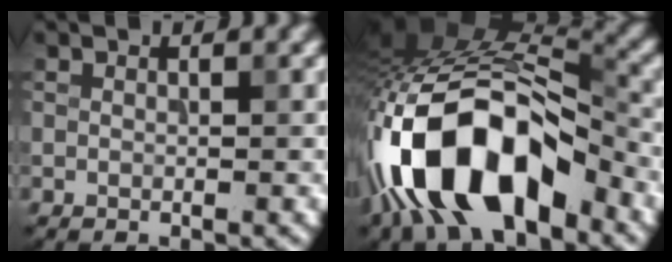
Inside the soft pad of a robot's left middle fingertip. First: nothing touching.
{"total": 14.1, "force": [-6.2, 6.8, 10.6], "torque": [-0.189, 0.014, -0.110]}